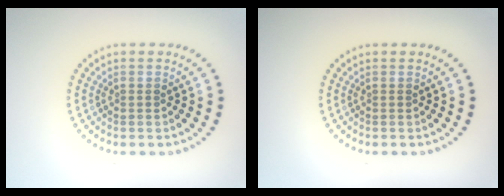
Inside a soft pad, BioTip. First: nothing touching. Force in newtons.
{"total": 0.0}